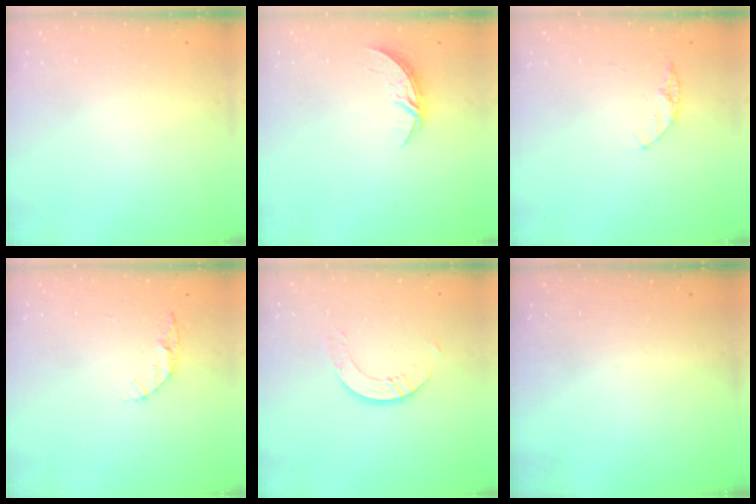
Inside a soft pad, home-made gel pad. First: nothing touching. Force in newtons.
{"total": 4.3, "press": 4.3, "slide": 0.3}
{"total": 5.1, "press": 5.1, "slide": 0.6}
{"total": 5.0, "press": 5.0, "slide": 0.4}
{"total": 6.0, "press": 6.0, "slide": 0.4}
{"total": 0.0}